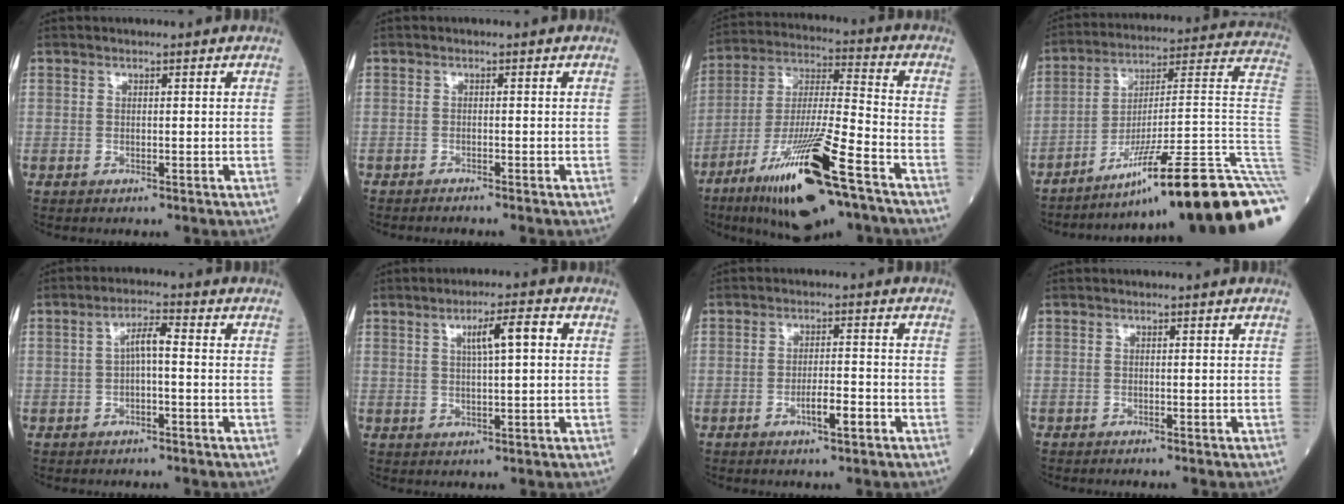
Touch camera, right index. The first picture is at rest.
{"total": 2.2, "force": [-2.0, -0.1, 0.9], "torque": [-0.014, 0.000, -0.026]}
{"total": 19.7, "force": [-11.3, 2.6, 16.0], "torque": [-0.296, -0.039, -0.198]}
{"total": 27.2, "force": [-16.8, -1.1, 21.3], "torque": [-0.175, 0.015, -0.256]}
{"total": 3.3, "force": [-0.2, 0.7, 3.2], "torque": [-0.054, 0.012, -0.005]}
{"total": 5.2, "force": [1.4, 0.5, 4.9], "torque": [-0.084, 0.011, 0.024]}
{"total": 3.6, "force": [-1.7, 0.6, 3.1], "torque": [-0.049, 0.002, -0.030]}
{"total": 1.2, "force": [-1.1, -0.1, 0.5], "torque": [-0.006, 0.000, -0.015]}